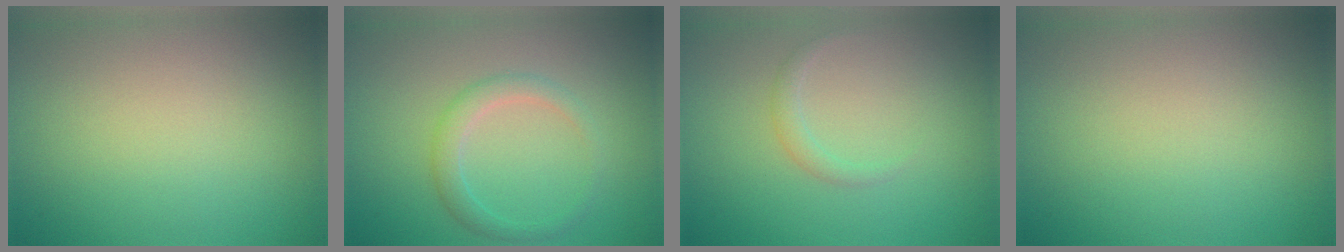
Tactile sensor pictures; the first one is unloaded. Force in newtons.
{"total": 2.1, "press": 2.1, "slide": 0.1}
{"total": 1.1, "press": 1.1, "slide": 0.0}
{"total": 0.0}